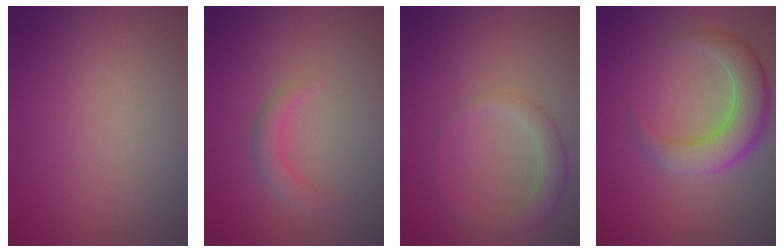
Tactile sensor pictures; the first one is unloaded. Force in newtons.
{"total": 1.9, "press": 1.9, "slide": 0.3}
{"total": 2.8, "press": 2.8, "slide": 0.2}
{"total": 5.7, "press": 5.6, "slide": 0.2}